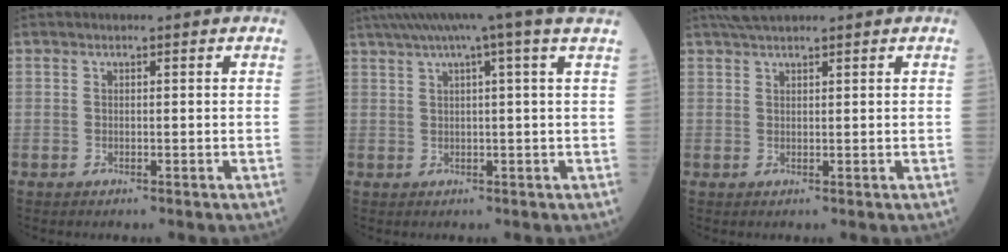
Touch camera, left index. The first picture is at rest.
{"total": 9.9, "force": [7.0, -1.7, 6.8], "torque": [-0.109, 0.034, 0.088]}
{"total": 3.7, "force": [3.3, 0.6, 1.6], "torque": [-0.031, 0.027, 0.063]}